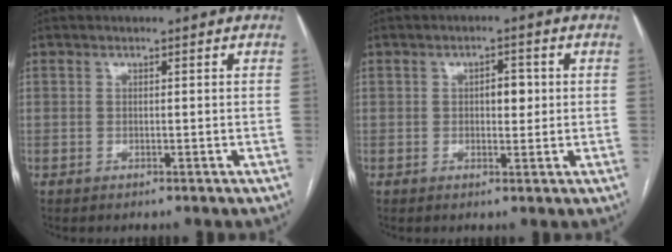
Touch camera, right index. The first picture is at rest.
{"total": 3.3, "force": [0.4, 1.7, 2.8], "torque": [-0.041, 0.010, 0.008]}